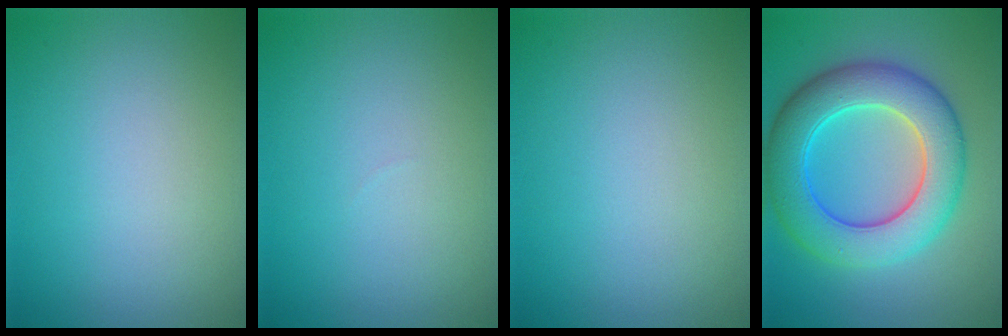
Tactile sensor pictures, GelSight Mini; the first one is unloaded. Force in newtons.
{"total": 0.0}
{"total": 0.0}
{"total": 9.0, "press": 9.0, "slide": 0.2}